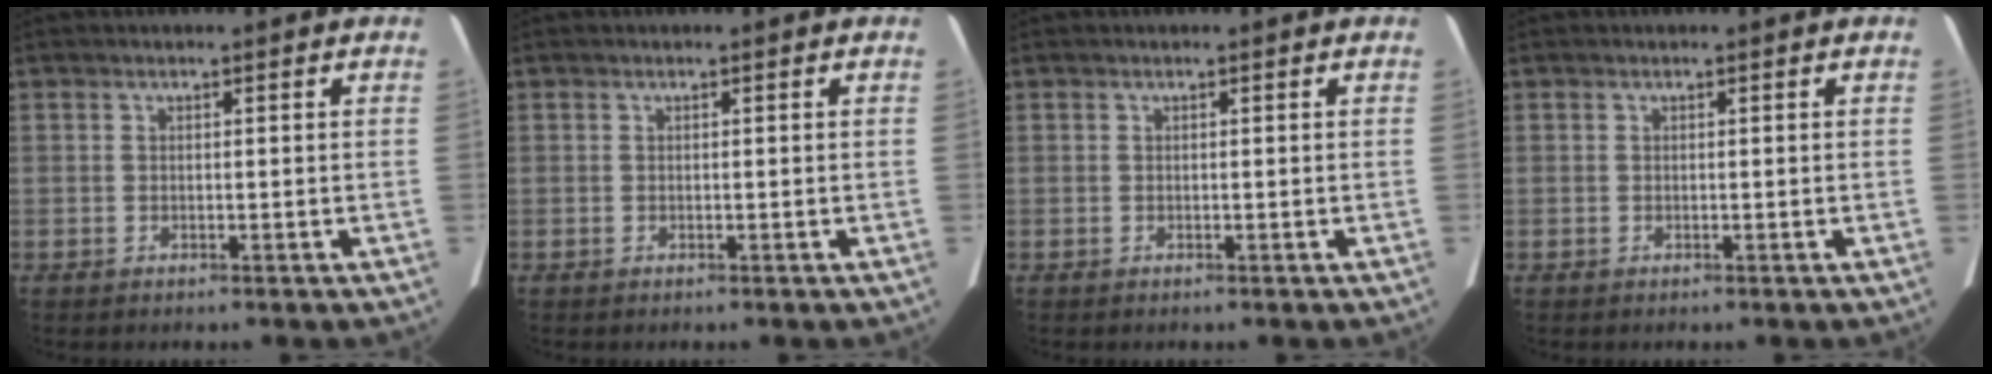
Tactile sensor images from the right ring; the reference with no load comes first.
{"total": 0.0}
{"total": 0.0}
{"total": 0.0}